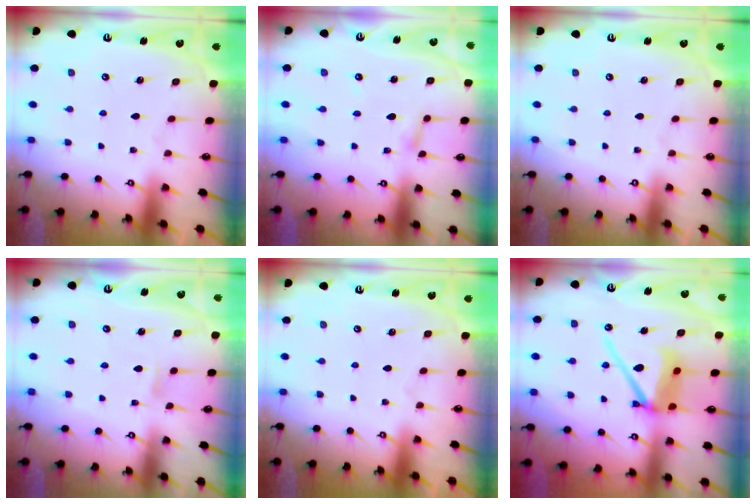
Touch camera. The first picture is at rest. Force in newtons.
{"total": 2.8, "press": 2.8, "slide": 0.2}
{"total": 0.6, "press": 0.5, "slide": 0.4}
{"total": 3.2, "press": 3.2, "slide": 0.4}
{"total": 0.0}
{"total": 12.7, "press": 12.6, "slide": 1.7}